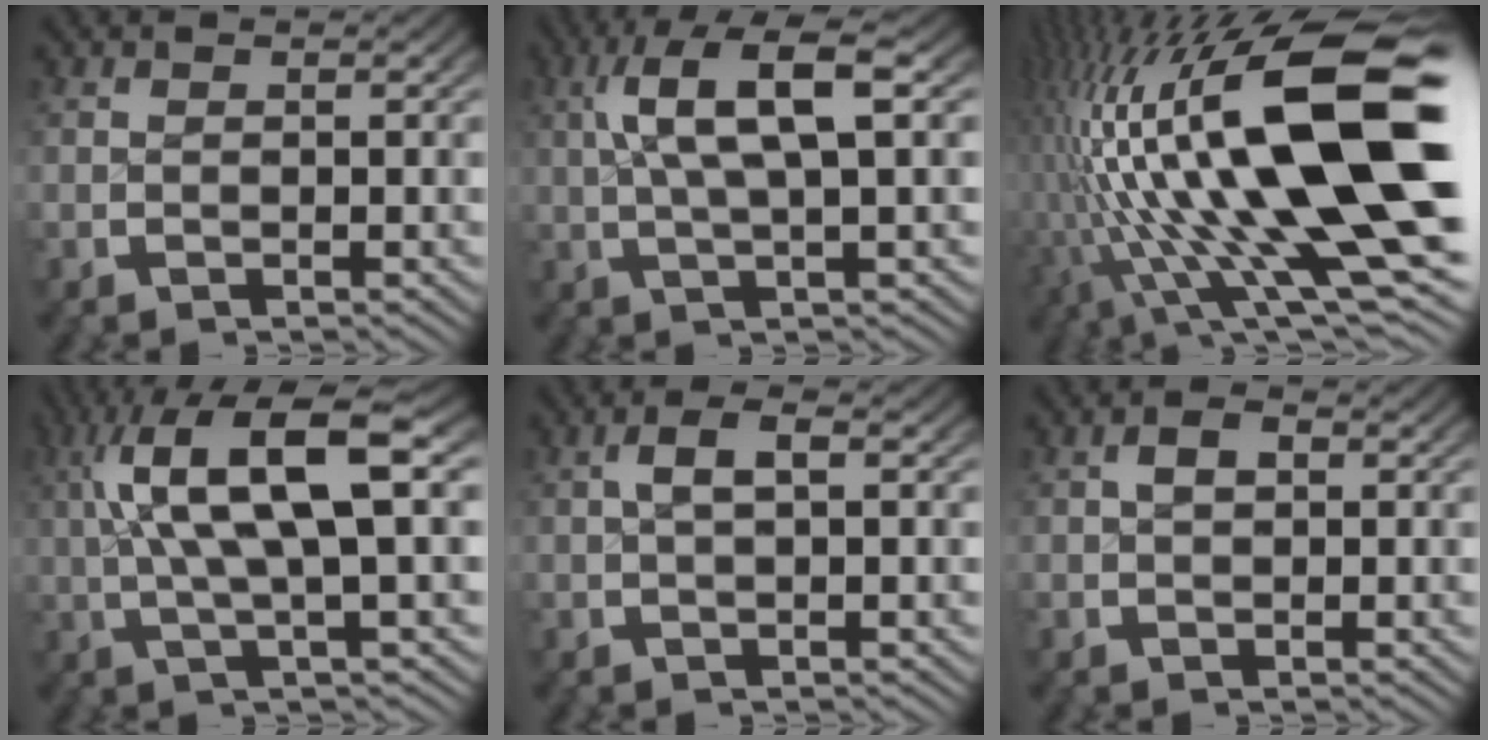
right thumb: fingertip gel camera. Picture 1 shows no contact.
{"total": 7.4, "force": [2.0, 2.6, 6.6], "torque": [-0.126, 0.004, 0.033]}
{"total": 21.1, "force": [-1.0, 9.5, 18.9], "torque": [-0.326, -0.045, 0.005]}
{"total": 10.1, "force": [1.9, 4.2, 8.9], "torque": [-0.166, 0.000, 0.029]}
{"total": 2.3, "force": [0.5, 0.9, 2.1], "torque": [-0.036, 0.008, 0.007]}
{"total": 1.6, "force": [0.3, 1.0, 1.2], "torque": [-0.019, 0.001, 0.005]}